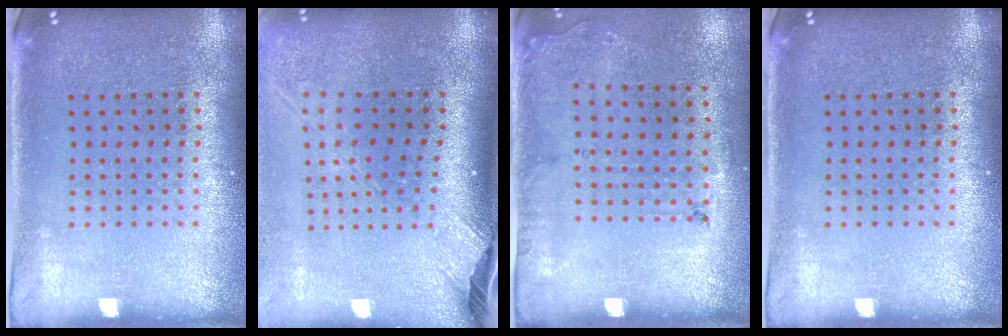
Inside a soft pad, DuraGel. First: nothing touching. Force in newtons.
{"total": 2.6, "press": 1.8, "slide": 1.8}
{"total": 1.8, "press": 1.2, "slide": 1.3}
{"total": 0.0}